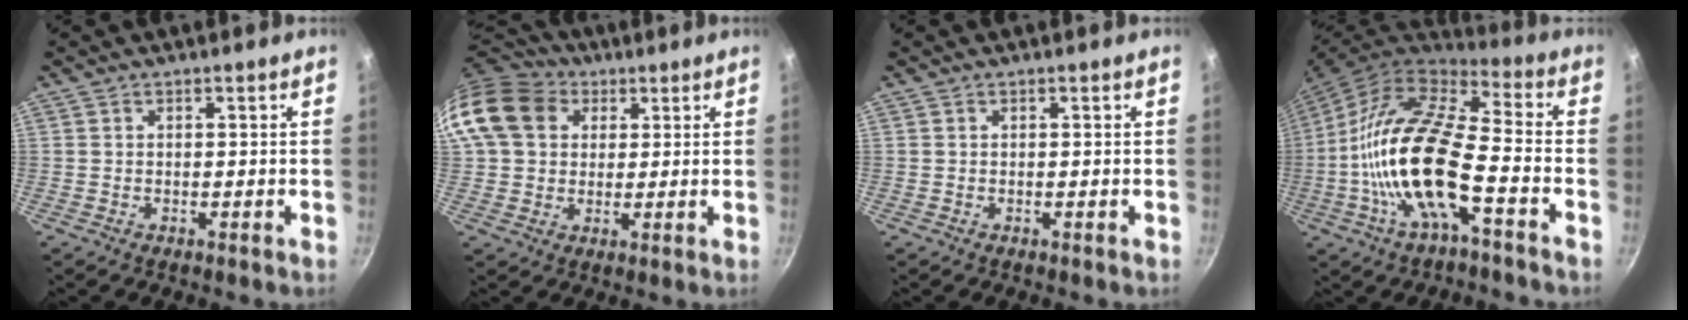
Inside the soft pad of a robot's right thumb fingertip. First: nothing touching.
{"total": 15.5, "force": [5.1, 12.3, 7.9], "torque": [-0.141, 0.019, 0.081]}
{"total": 0.0}
{"total": 19.6, "force": [-5.5, 7.1, 17.5], "torque": [-0.331, 0.038, -0.122]}